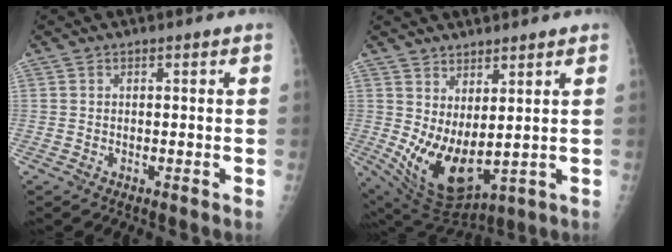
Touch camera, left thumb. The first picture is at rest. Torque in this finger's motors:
{"motor_torque": [-0.28, 1.11, 0.92, -0.25, 0.25]}